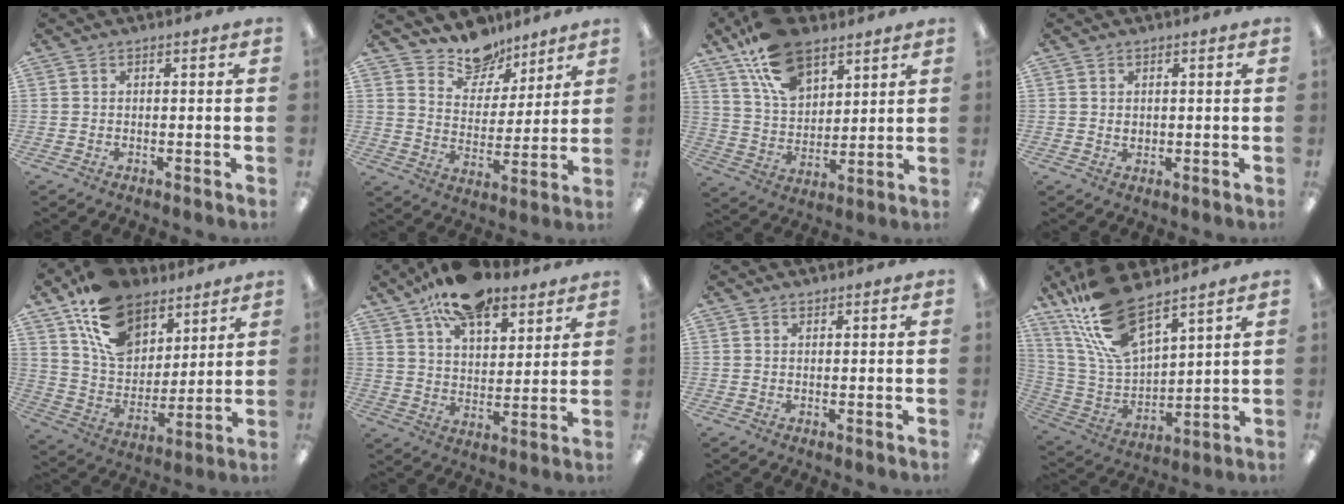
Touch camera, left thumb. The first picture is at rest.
{"total": 11.8, "force": [10.3, 5.4, 2.1], "torque": [-0.031, -0.078, 0.193]}
{"total": 15.8, "force": [9.7, 8.9, 8.6], "torque": [-0.161, -0.034, 0.184]}
{"total": 1.1, "force": [0.6, 0.9, 0.3], "torque": [-0.008, 0.003, 0.010]}
{"total": 17.5, "force": [11.0, 11.2, 7.8], "torque": [-0.147, -0.054, 0.210]}
{"total": 15.2, "force": [11.0, 7.1, 7.8], "torque": [-0.126, -0.054, 0.195]}
{"total": 0.6, "force": [0.5, 0.2, 0.1], "torque": [-0.002, 0.001, 0.010]}
{"total": 18.7, "force": [13.8, 6.5, 10.9], "torque": [-0.259, -0.077, 0.246]}